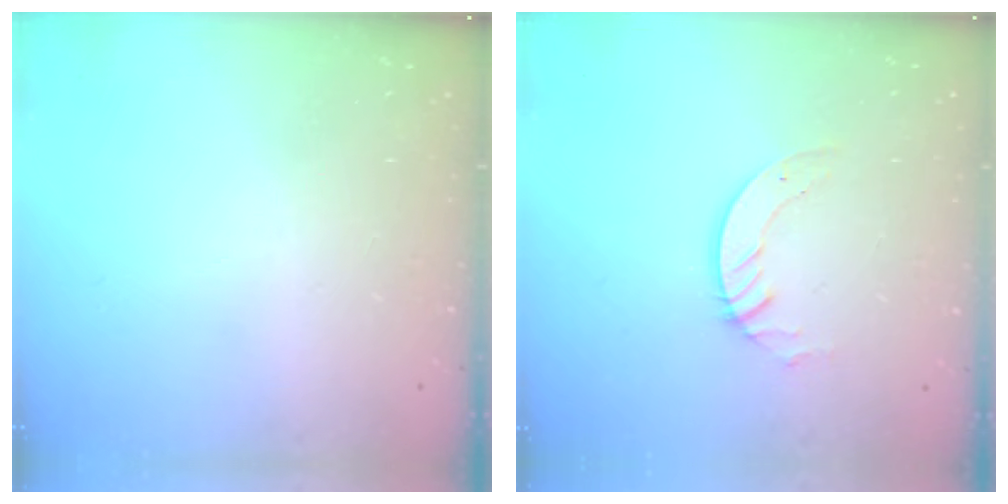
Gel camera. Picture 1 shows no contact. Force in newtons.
{"total": 3.6, "press": 3.6, "slide": 0.4}